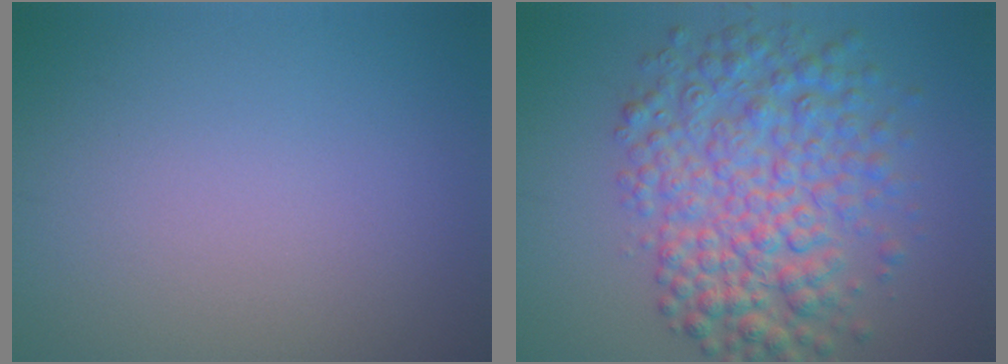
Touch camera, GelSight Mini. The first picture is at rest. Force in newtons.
{"total": 7.8, "press": 7.8, "slide": 0.0}